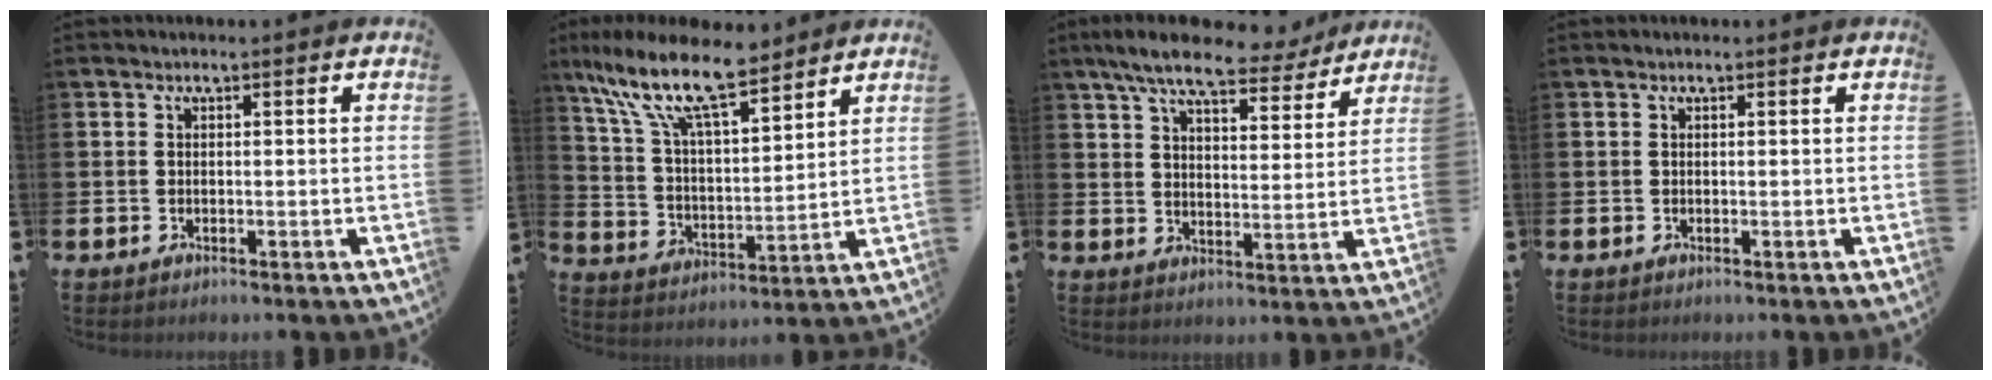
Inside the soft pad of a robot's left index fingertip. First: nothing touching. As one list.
[{"total": 12.5, "force": [9.7, 3.4, 7.1], "torque": [-0.167, -0.045, 0.171]}, {"total": 8.9, "force": [7.8, 2.1, 3.8], "torque": [-0.091, -0.034, 0.137]}, {"total": 0.0}]